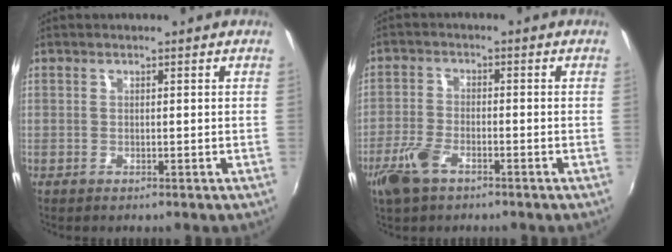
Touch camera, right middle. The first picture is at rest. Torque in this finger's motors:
{"motor_torque": [0.78, -0.73, 0.37, 0.05]}